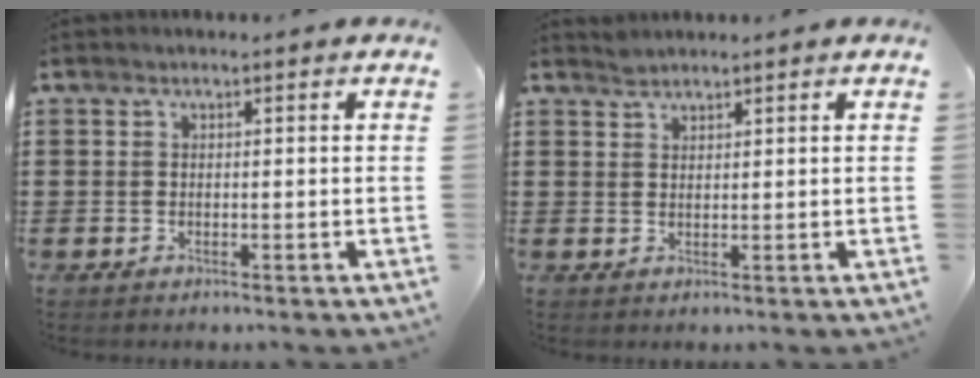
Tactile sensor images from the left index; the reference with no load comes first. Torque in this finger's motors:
{"motor_torque": [0.66, 0.21, -0.01, 0.00]}